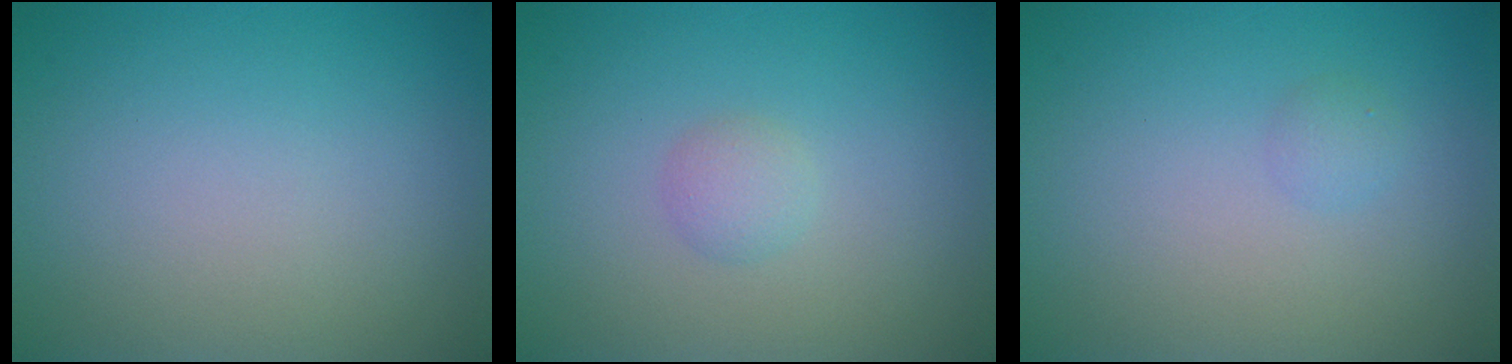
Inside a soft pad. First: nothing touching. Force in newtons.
{"total": 1.3, "press": 1.3, "slide": 0.1}
{"total": 0.9, "press": 0.9, "slide": 0.0}